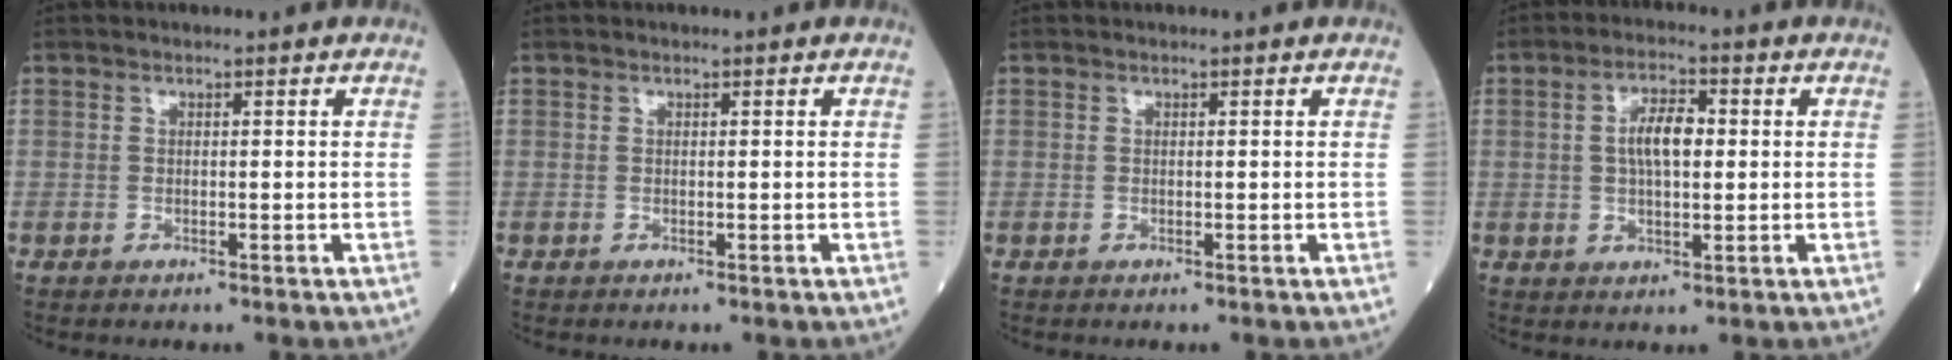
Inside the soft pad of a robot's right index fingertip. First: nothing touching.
{"total": 0.0}
{"total": 0.0}
{"total": 5.8, "force": [0.7, 2.2, 5.3], "torque": [-0.103, 0.011, 0.010]}